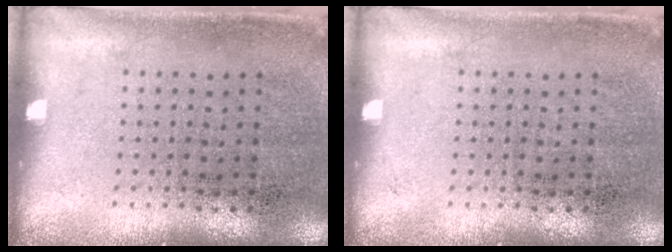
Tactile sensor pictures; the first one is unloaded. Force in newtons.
{"total": 0.0}